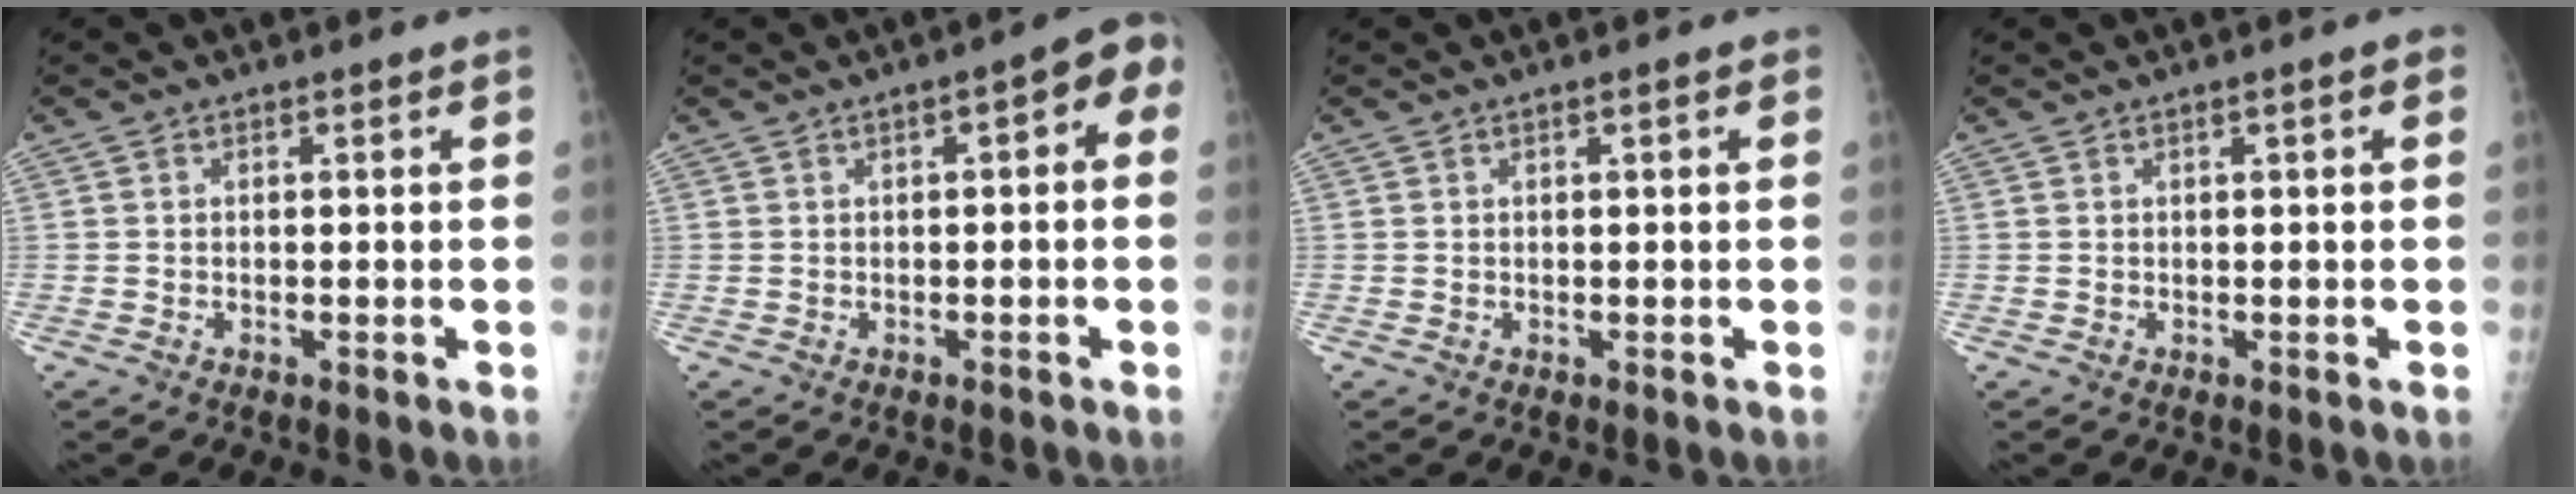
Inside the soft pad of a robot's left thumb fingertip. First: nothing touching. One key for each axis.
{"total": 5.3, "fx": 0.7, "fy": 2.3, "fz": 4.7, "tx": -0.039, "ty": 0.022, "tz": -0.003}
{"total": 0.9, "fx": 0.4, "fy": 0.2, "fz": 0.7, "tx": -0.012, "ty": 0.002, "tz": 0.005}
{"total": 1.5, "fx": 0.6, "fy": 0.4, "fz": 1.4, "tx": -0.019, "ty": 0.002, "tz": 0.006}